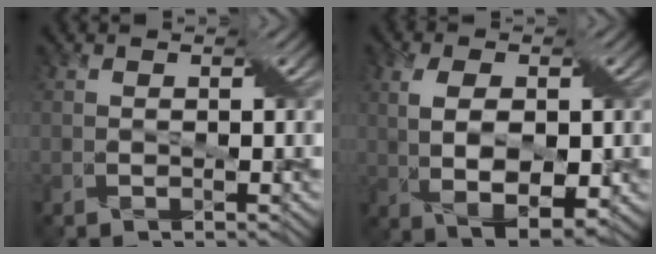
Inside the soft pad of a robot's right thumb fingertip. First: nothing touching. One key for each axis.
{"total": 7.6, "fx": 0.1, "fy": 4.1, "fz": 6.4, "tx": -0.121, "ty": -0.004, "tz": 0.010}